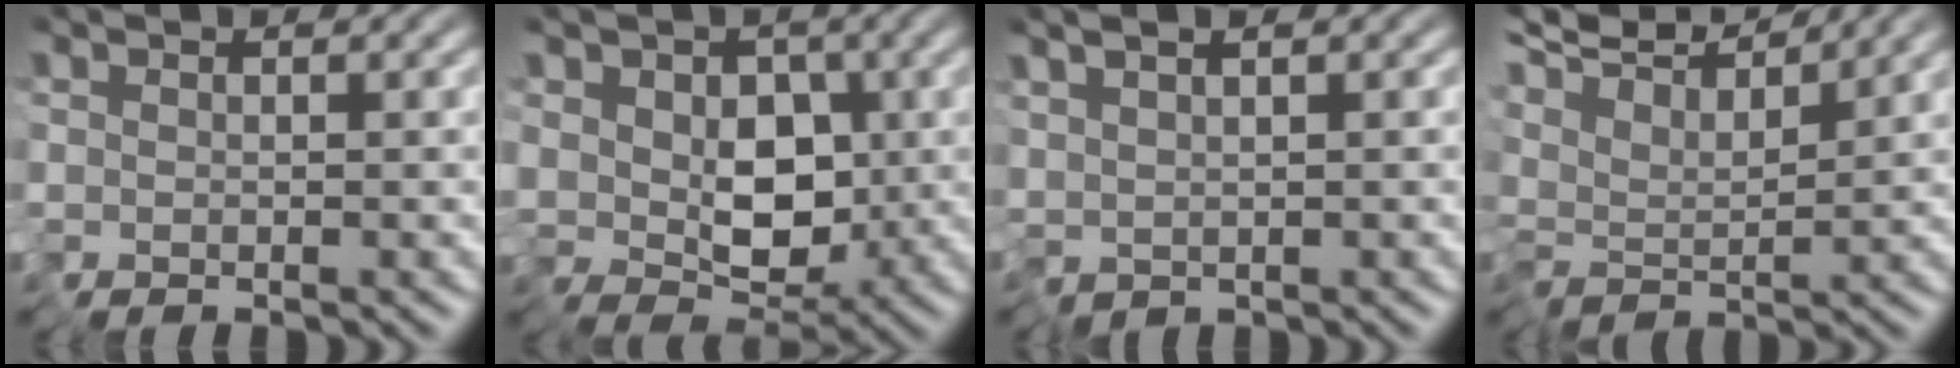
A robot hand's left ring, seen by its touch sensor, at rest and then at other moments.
{"total": 5.6, "force": [1.5, 4.1, 3.5], "torque": [-0.054, 0.006, 0.016]}
{"total": 2.1, "force": [1.3, 0.6, 1.5], "torque": [-0.041, 0.003, 0.028]}
{"total": 7.0, "force": [6.5, 0.6, 2.5], "torque": [-0.076, 0.020, 0.113]}